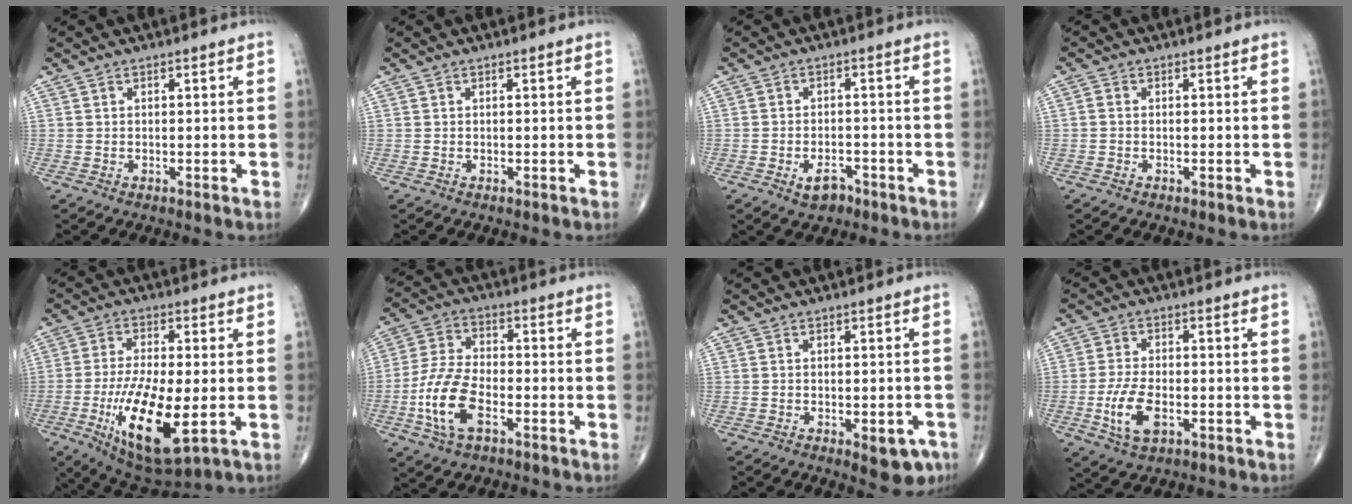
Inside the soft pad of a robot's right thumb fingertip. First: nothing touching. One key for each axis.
{"total": 0.0}
{"total": 3.9, "fx": -2.2, "fy": 2.4, "fz": 2.2, "tx": -0.028, "ty": 0.013, "tz": -0.033}
{"total": 0.9, "fx": -0.2, "fy": 0.6, "fz": 0.6, "tx": -0.008, "ty": 0.000, "tz": -0.007}
{"total": 16.6, "fx": -4.3, "fy": 5.6, "fz": 15.0, "tx": -0.284, "ty": -0.017, "tz": -0.062}
{"total": 11.6, "fx": -4.1, "fy": 5.9, "fz": 9.1, "tx": -0.192, "ty": 0.018, "tz": -0.082}
{"total": 5.6, "fx": -2.6, "fy": 2.6, "fz": 4.3, "tx": -0.034, "ty": 0.006, "tz": -0.025}
{"total": 8.1, "fx": -2.4, "fy": 4.2, "fz": 6.5, "tx": -0.132, "ty": 0.003, "tz": -0.042}